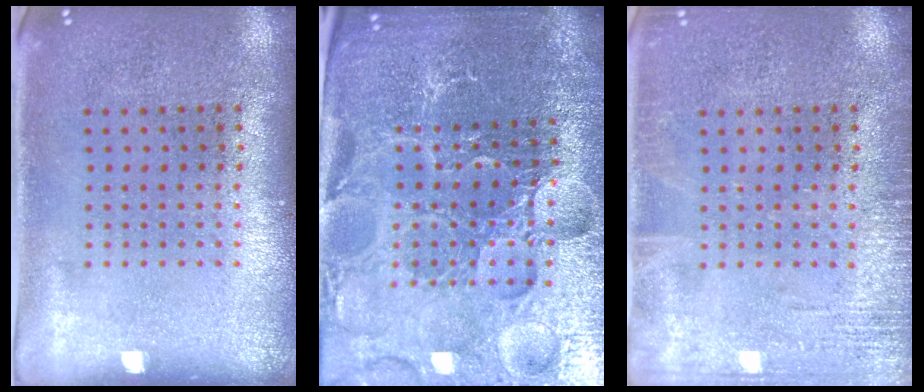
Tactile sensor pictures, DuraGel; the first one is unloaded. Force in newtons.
{"total": 5.3, "press": 5.0, "slide": 1.7}
{"total": 2.4, "press": 2.4, "slide": 0.3}